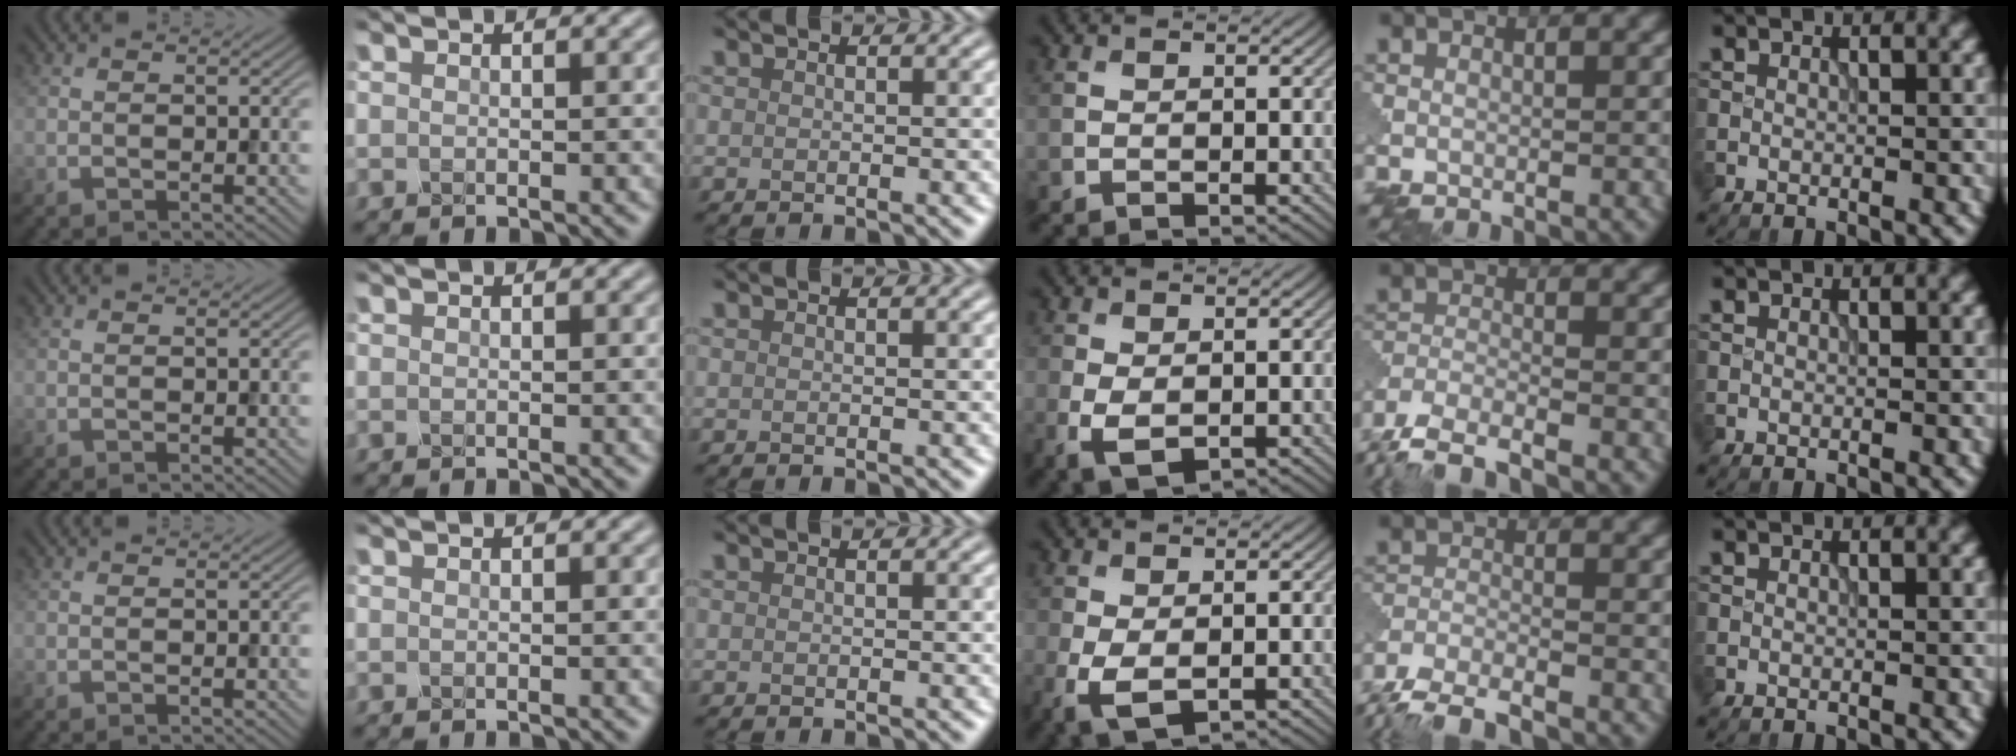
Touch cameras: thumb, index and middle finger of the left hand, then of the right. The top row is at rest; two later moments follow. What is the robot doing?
{"motion": "squeeze", "object": "foam earplug"}